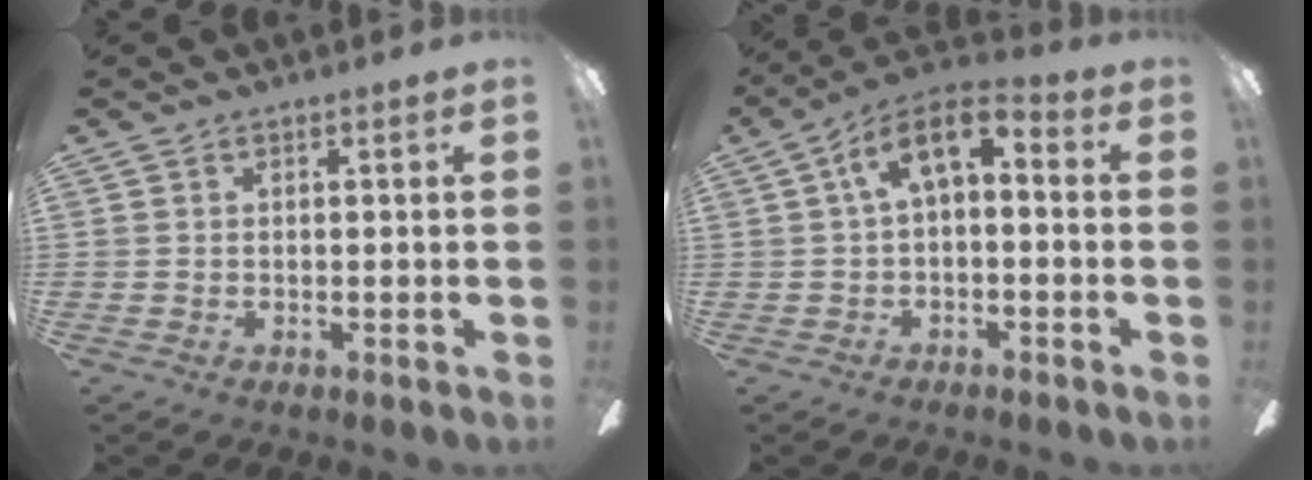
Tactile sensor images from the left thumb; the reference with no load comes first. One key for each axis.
{"total": 8.7, "fx": 1.8, "fy": 4.5, "fz": 7.2, "tx": -0.120, "ty": 0.005, "tz": 0.033}